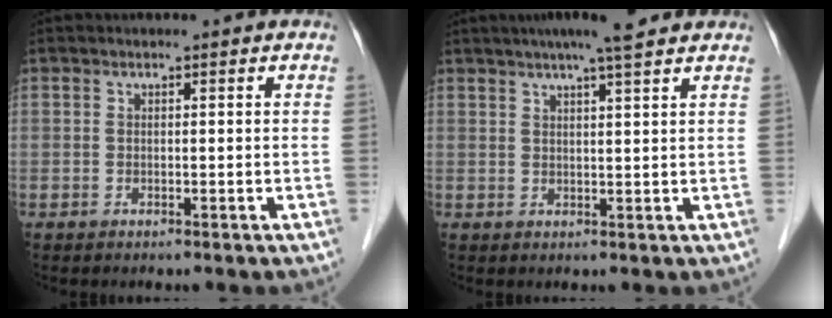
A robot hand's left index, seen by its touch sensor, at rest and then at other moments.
{"total": 8.0, "force": [6.5, 0.2, 4.7], "torque": [-0.072, 0.026, 0.089]}